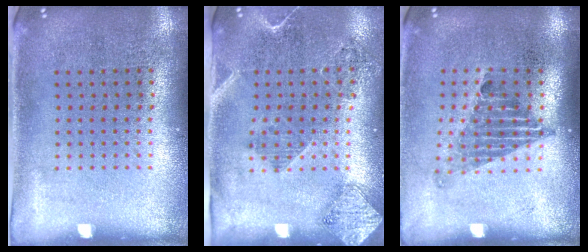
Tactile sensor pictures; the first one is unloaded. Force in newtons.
{"total": 1.8, "press": 1.6, "slide": 0.9}
{"total": 1.3, "press": 1.0, "slide": 0.9}